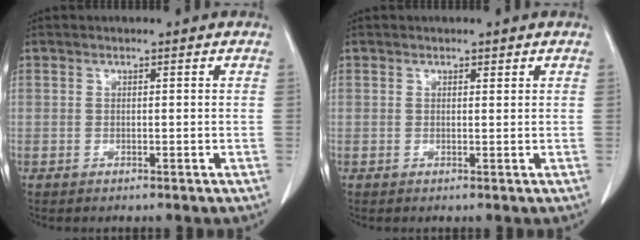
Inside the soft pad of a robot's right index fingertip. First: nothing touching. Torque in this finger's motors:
{"motor_torque": [-0.27, 0.22, 0.00, 0.00]}